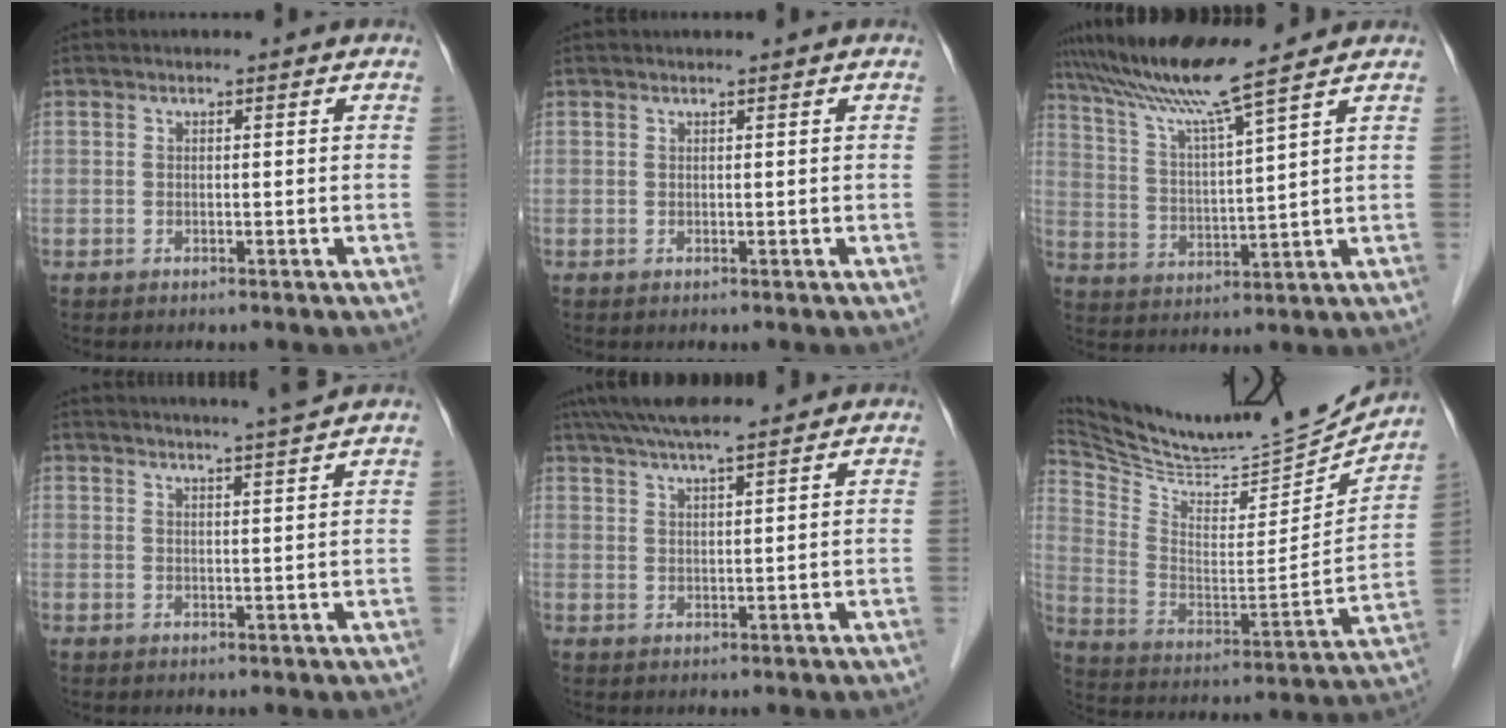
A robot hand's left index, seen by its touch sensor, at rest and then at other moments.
{"total": 0.0}
{"total": 9.4, "force": [8.0, -2.1, 4.5], "torque": [-0.085, 0.002, 0.153]}
{"total": 6.4, "force": [5.8, -1.3, 2.4], "torque": [-0.033, 0.004, 0.075]}
{"total": 8.5, "force": [7.3, 0.7, 4.4], "torque": [-0.067, 0.037, 0.118]}
{"total": 25.9, "force": [24.3, 3.4, 8.4], "torque": [-0.147, -0.054, 0.370]}